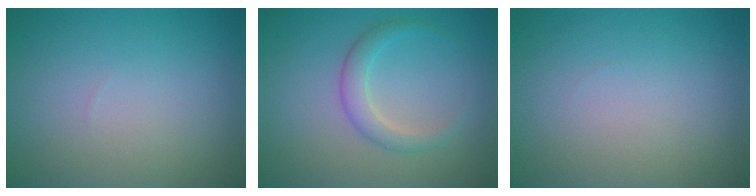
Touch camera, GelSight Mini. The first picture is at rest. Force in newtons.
{"total": 2.3, "press": 2.3, "slide": 0.0}
{"total": 0.0}